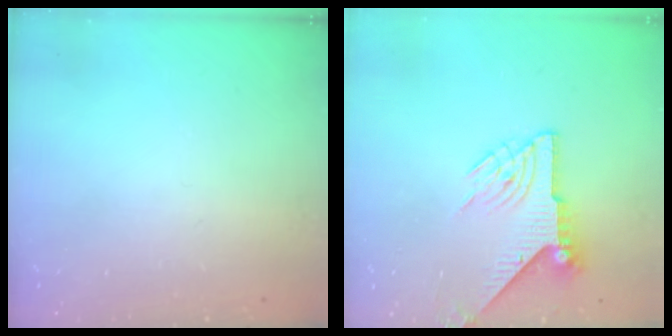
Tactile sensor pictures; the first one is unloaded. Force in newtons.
{"total": 9.2, "press": 9.2, "slide": 0.6}